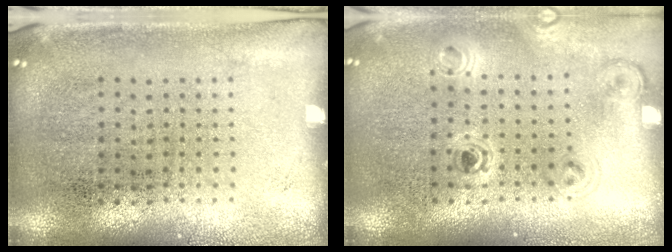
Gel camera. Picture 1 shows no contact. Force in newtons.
{"total": 1.1, "press": 1.1, "slide": 0.3}